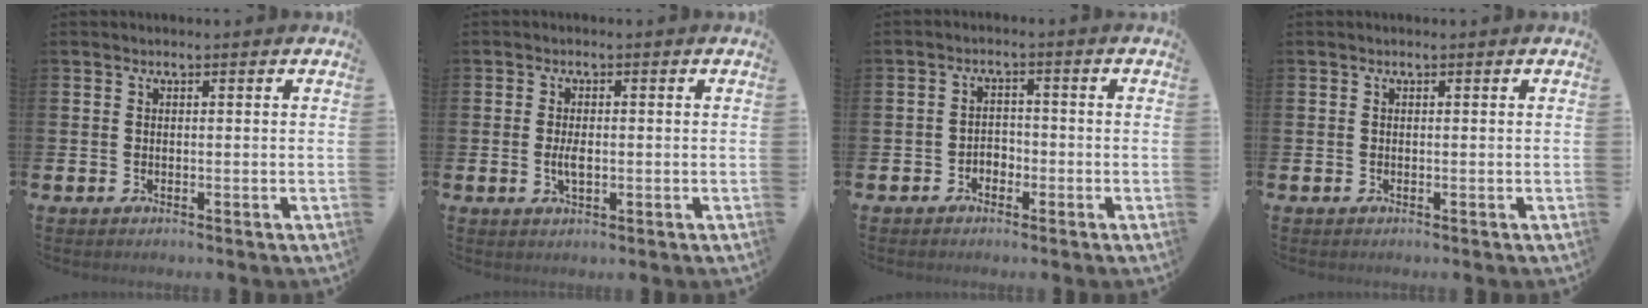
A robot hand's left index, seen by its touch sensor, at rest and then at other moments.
{"total": 2.4, "force": [-0.1, 1.0, 2.2], "torque": [-0.035, -0.002, -0.004]}
{"total": 2.0, "force": [-1.5, 1.2, 0.3], "torque": [-0.014, 0.005, -0.033]}
{"total": 0.0}